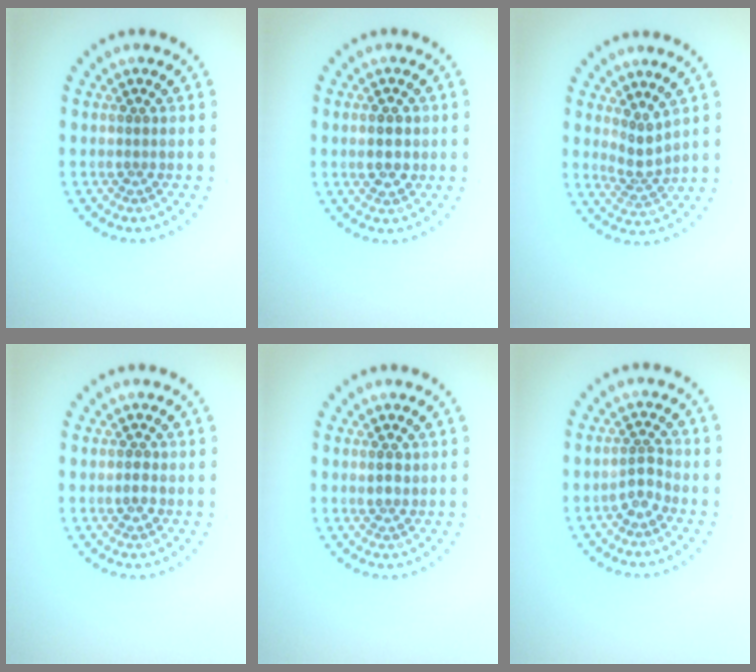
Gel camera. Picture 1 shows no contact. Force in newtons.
{"total": 2.2, "press": 2.2, "slide": 0.1}
{"total": 2.3, "press": 1.7, "slide": 1.6}
{"total": 1.1, "press": 1.1, "slide": 0.4}
{"total": 1.0, "press": 1.0, "slide": 0.3}
{"total": 1.7, "press": 1.3, "slide": 1.2}